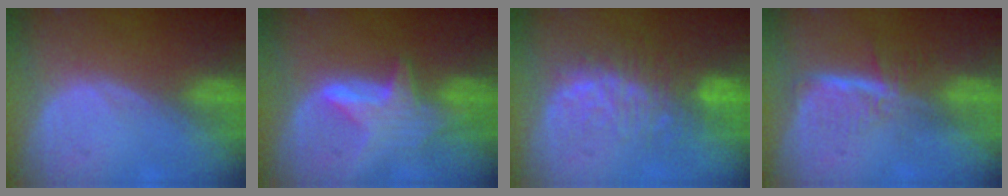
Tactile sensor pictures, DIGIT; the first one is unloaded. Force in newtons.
{"total": 6.8, "press": 6.4, "slide": 2.1}
{"total": 10.1, "press": 8.6, "slide": 5.3}
{"total": 6.0, "press": 5.1, "slide": 3.0}